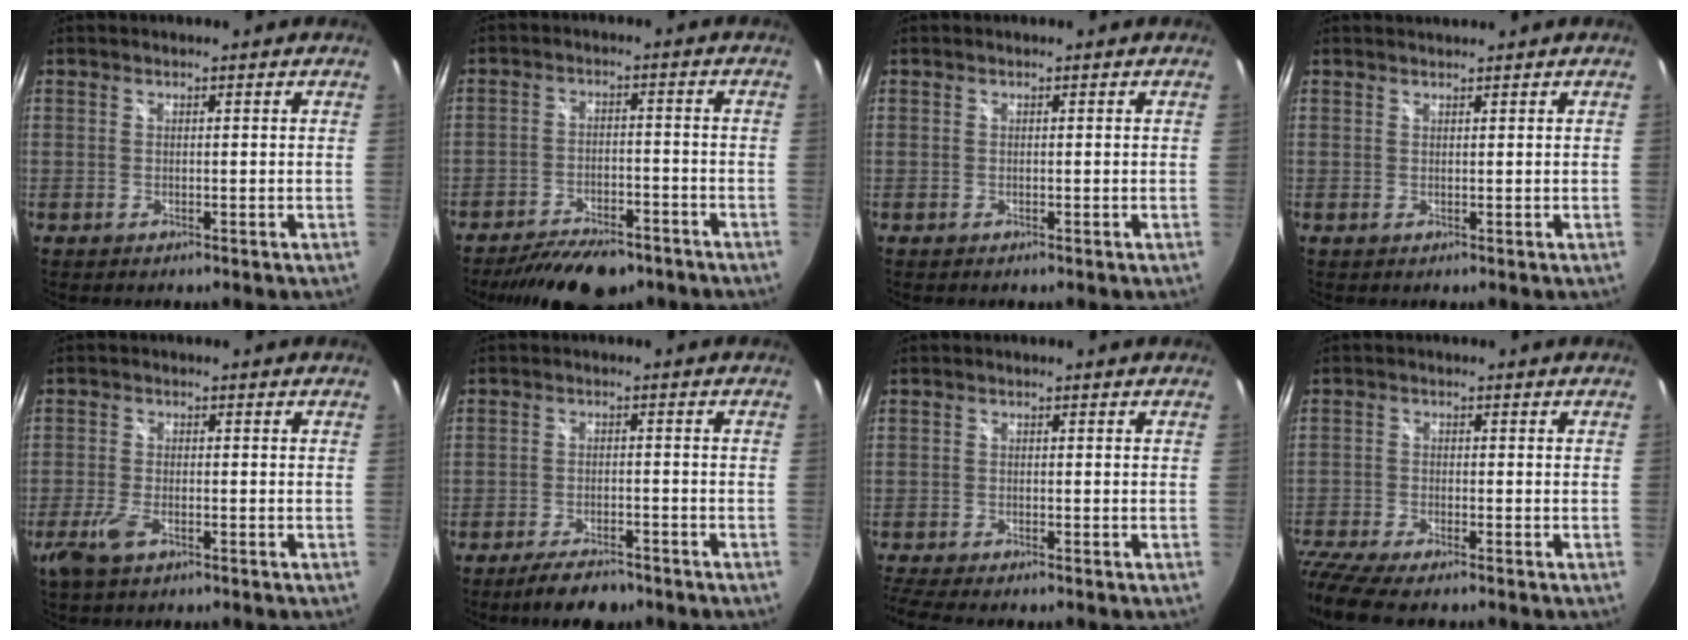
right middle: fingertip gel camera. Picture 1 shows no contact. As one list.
[{"total": 12.7, "force": [-9.9, 4.7, 6.4], "torque": [-0.134, -0.015, -0.150]}, {"total": 0.0}, {"total": 0.9, "force": [0.9, -0.2, 0.1], "torque": [0.000, 0.002, 0.016]}, {"total": 4.9, "force": [-2.8, 2.0, 3.4], "torque": [-0.089, -0.008, -0.054]}, {"total": 6.8, "force": [-5.5, 2.0, 3.4], "torque": [-0.079, -0.006, -0.090]}, {"total": 5.7, "force": [-4.9, 0.2, 2.8], "torque": [-0.077, -0.029, -0.088]}, {"total": 9.0, "force": [-7.6, 1.0, 4.6], "torque": [-0.123, -0.042, -0.140]}]